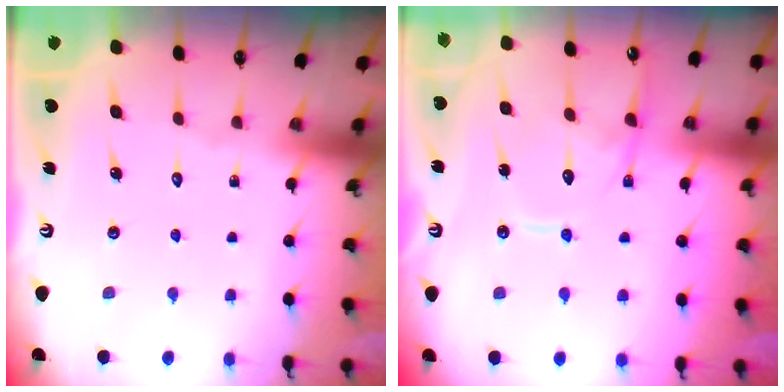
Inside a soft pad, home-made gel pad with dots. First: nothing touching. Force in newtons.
{"total": 13.4, "press": 13.4, "slide": 1.2}